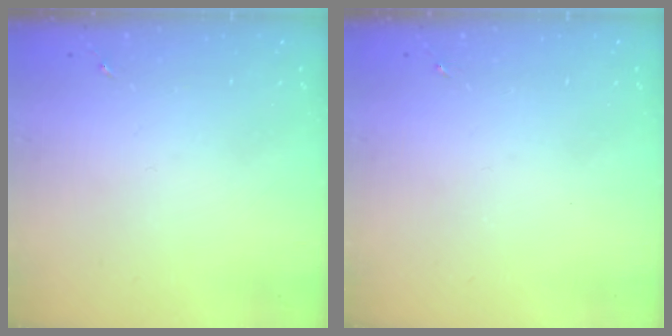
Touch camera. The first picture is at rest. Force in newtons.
{"total": 0.0}